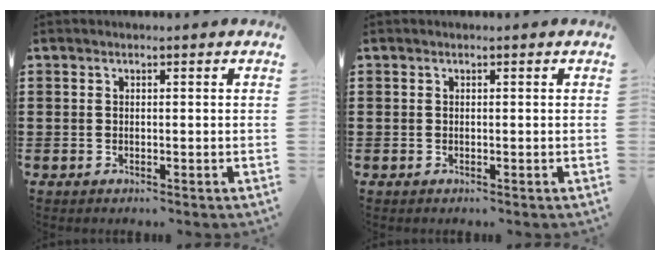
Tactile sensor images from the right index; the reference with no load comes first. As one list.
[{"total": 0.0}]